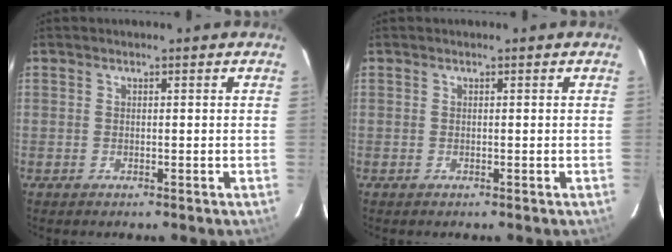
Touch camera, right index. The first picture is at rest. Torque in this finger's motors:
{"motor_torque": [-0.02, -0.02, 0.00, 0.00]}